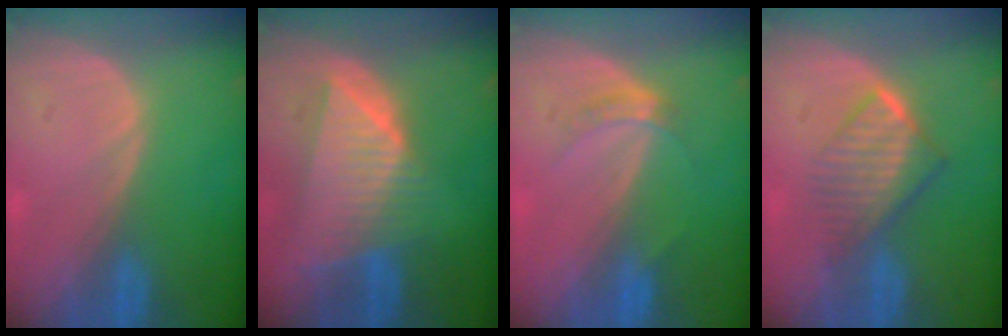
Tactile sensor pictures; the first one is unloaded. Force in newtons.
{"total": 8.7, "press": 7.9, "slide": 3.8}
{"total": 2.8, "press": 2.5, "slide": 1.3}
{"total": 6.6, "press": 6.0, "slide": 2.9}